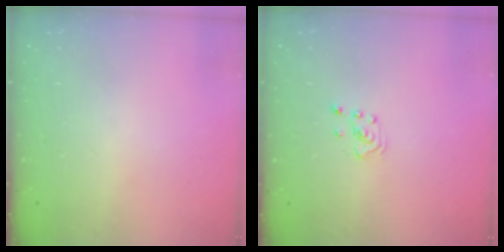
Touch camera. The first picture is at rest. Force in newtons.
{"total": 2.8, "press": 2.6, "slide": 1.1}